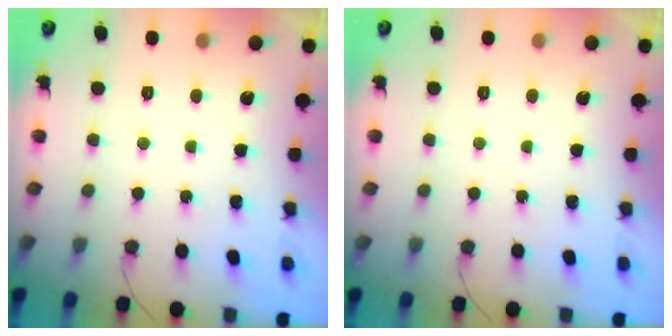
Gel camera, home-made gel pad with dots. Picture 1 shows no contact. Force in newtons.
{"total": 0.0}